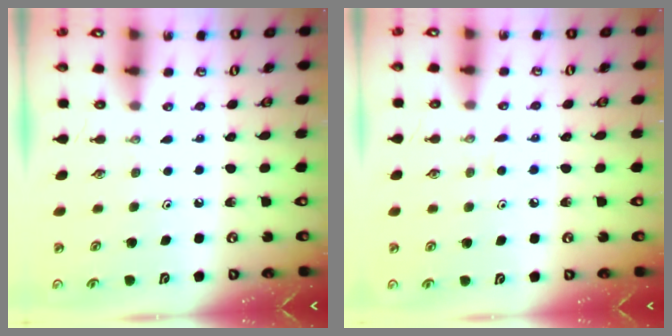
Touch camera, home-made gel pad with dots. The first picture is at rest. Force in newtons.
{"total": 2.9, "press": 2.9, "slide": 0.4}